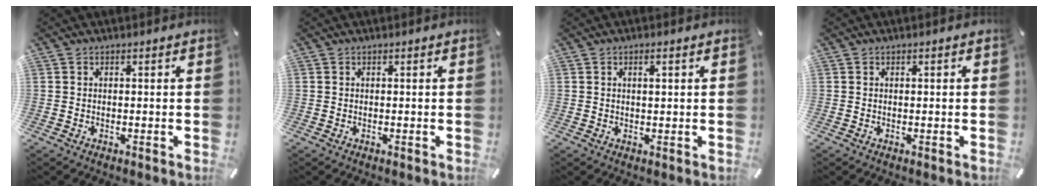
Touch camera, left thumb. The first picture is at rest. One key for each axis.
{"total": 0.0}
{"total": 1.6, "fx": 0.5, "fy": 0.5, "fz": 1.4, "tx": -0.029, "ty": 0.003, "tz": 0.007}
{"total": 0.0}